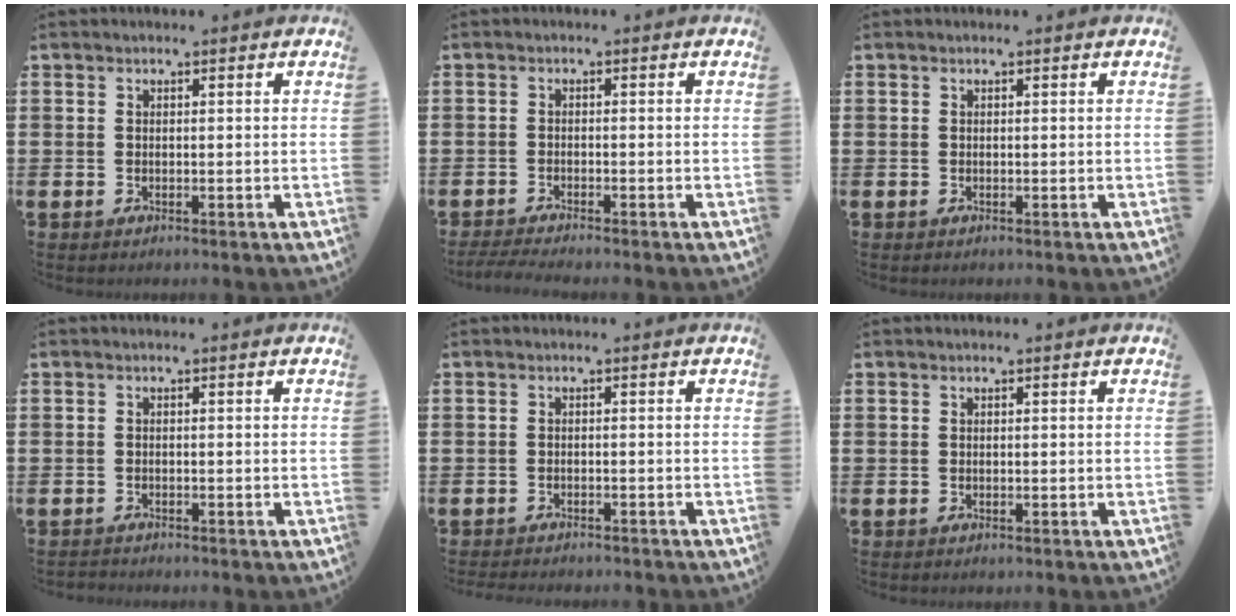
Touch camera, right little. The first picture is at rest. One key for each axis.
{"total": 1.0, "fx": -0.8, "fy": 0.0, "fz": 0.5, "tx": -0.008, "ty": 0.004, "tz": -0.016}
{"total": 0.0}
{"total": 0.5, "fx": -0.5, "fy": 0.1, "fz": -0.1, "tx": 0.000, "ty": -0.002, "tz": -0.011}
{"total": 0.5, "fx": -0.5, "fy": 0.0, "fz": -0.2, "tx": 0.001, "ty": 0.002, "tz": -0.010}
{"total": 0.6, "fx": 0.5, "fy": 0.0, "fz": -0.1, "tx": 0.002, "ty": 0.004, "tz": 0.011}